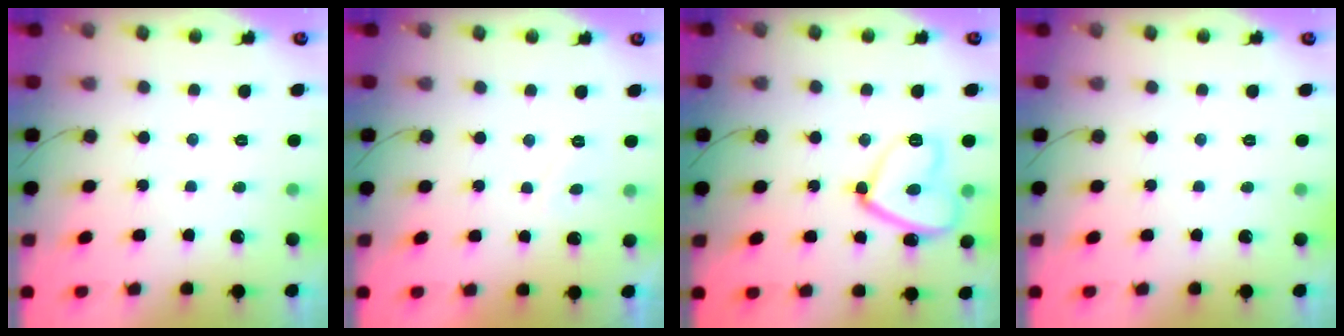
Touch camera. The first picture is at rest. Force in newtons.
{"total": 1.2, "press": 1.0, "slide": 0.7}
{"total": 13.5, "press": 13.5, "slide": 1.2}
{"total": 0.0}